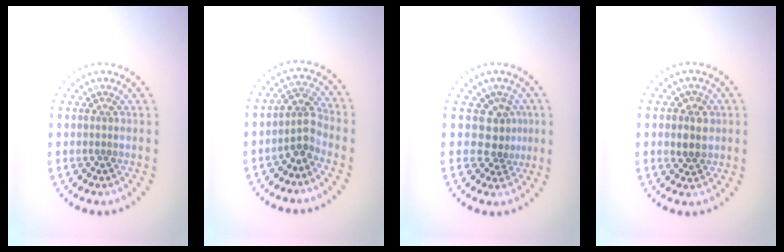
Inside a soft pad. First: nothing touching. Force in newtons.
{"total": 2.4, "press": 1.9, "slide": 1.5}
{"total": 2.6, "press": 2.0, "slide": 1.8}
{"total": 2.6, "press": 2.5, "slide": 0.7}